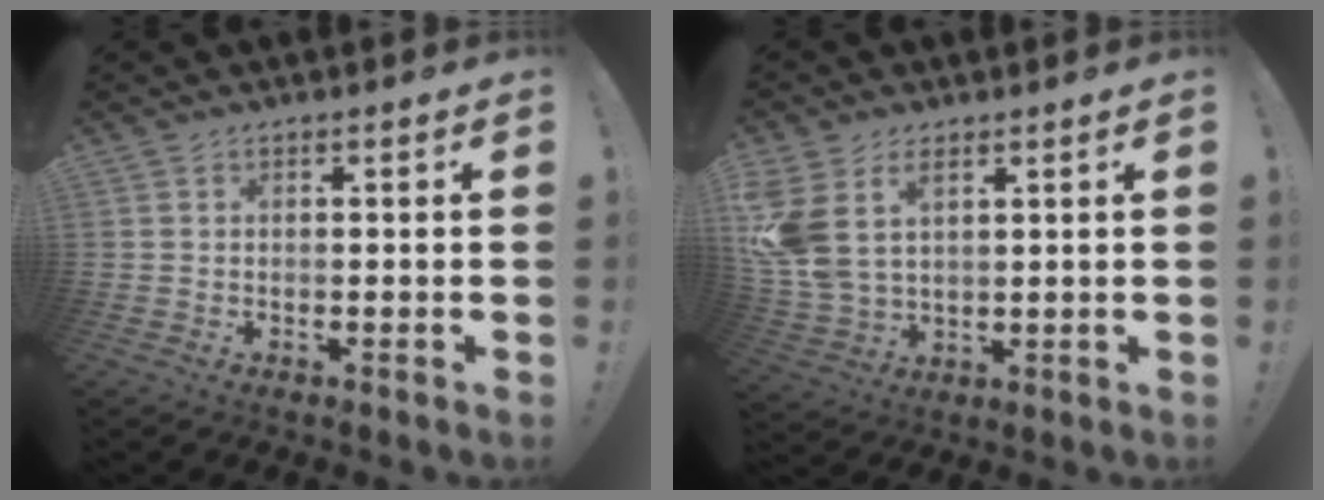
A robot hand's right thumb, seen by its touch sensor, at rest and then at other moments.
{"total": 10.0, "force": [4.7, 6.3, 6.2], "torque": [-0.120, -0.026, 0.092]}